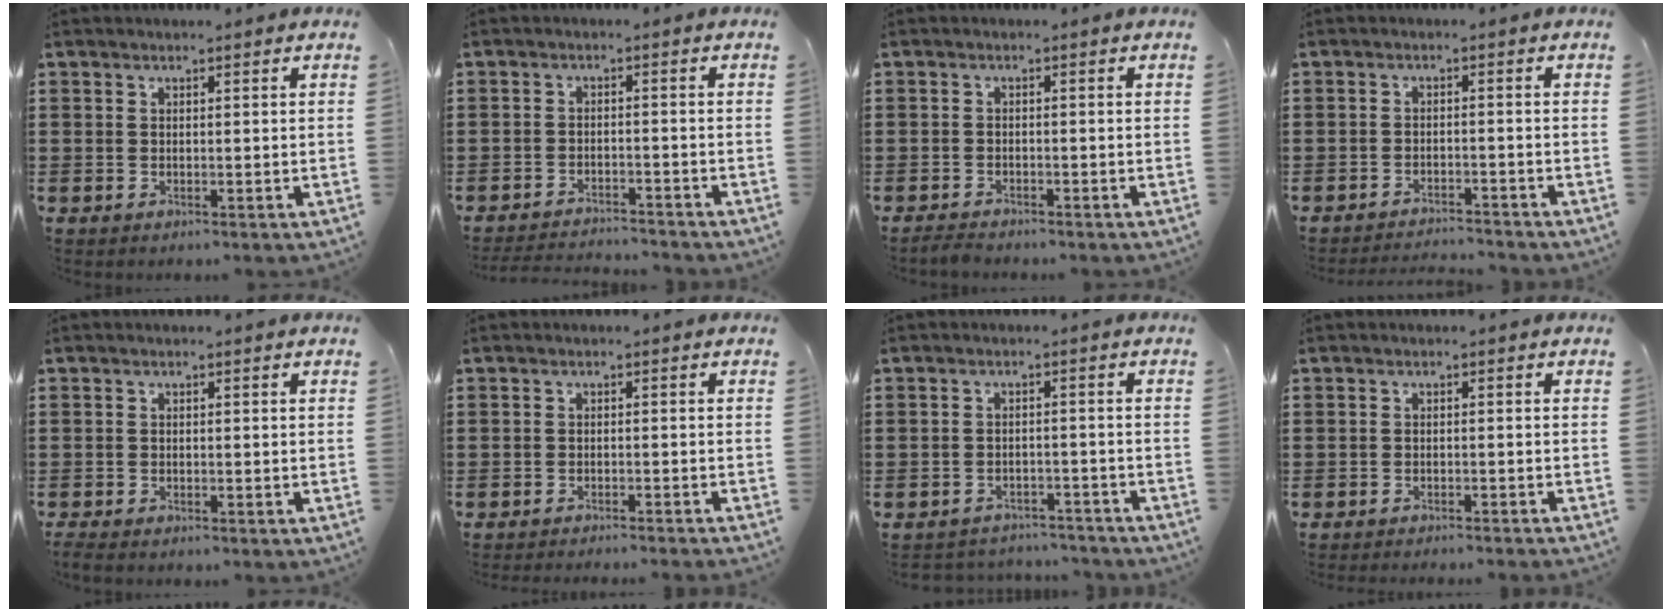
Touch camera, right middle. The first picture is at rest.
{"total": 3.0, "force": [-3.0, 0.1, 0.3], "torque": [-0.008, 0.000, -0.064]}
{"total": 1.4, "force": [-1.4, 0.1, 0.3], "torque": [-0.010, 0.000, -0.027]}
{"total": 2.5, "force": [-2.4, 0.0, 0.1], "torque": [-0.007, 0.002, -0.052]}
{"total": 1.0, "force": [-0.9, 0.1, 0.1], "torque": [-0.005, -0.002, -0.018]}
{"total": 1.5, "force": [-1.4, -0.3, 0.2], "torque": [-0.003, 0.004, -0.030]}
{"total": 2.9, "force": [-2.8, 0.4, -0.1], "torque": [-0.005, 0.000, -0.061]}
{"total": 1.4, "force": [-1.3, -0.2, 0.2], "torque": [-0.003, 0.003, -0.027]}